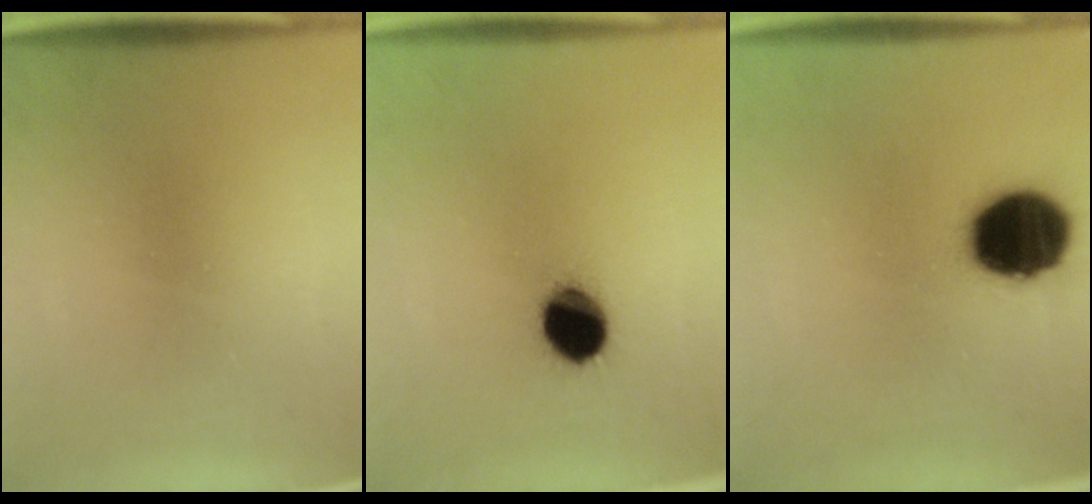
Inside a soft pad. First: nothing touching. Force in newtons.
{"total": 9.6}
{"total": 18.6}